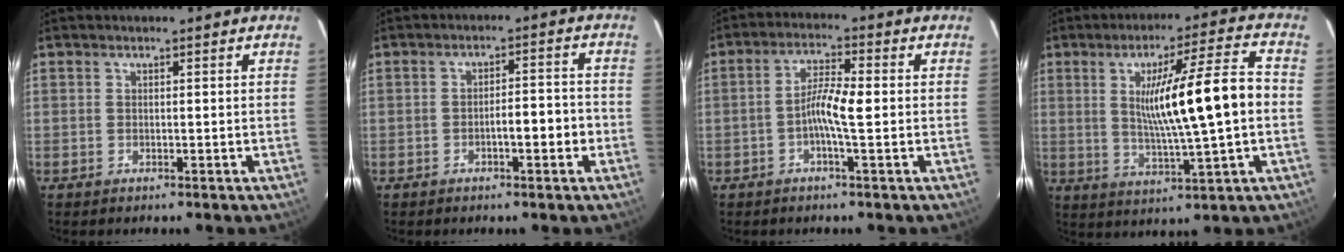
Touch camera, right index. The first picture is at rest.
{"total": 4.7, "force": [-1.6, 1.1, 4.3], "torque": [-0.063, 0.019, -0.021]}
{"total": 5.6, "force": [-0.9, 0.5, 5.5], "torque": [-0.105, 0.008, -0.019]}
{"total": 14.4, "force": [0.6, 0.0, 14.4], "torque": [-0.237, 0.004, 0.015]}